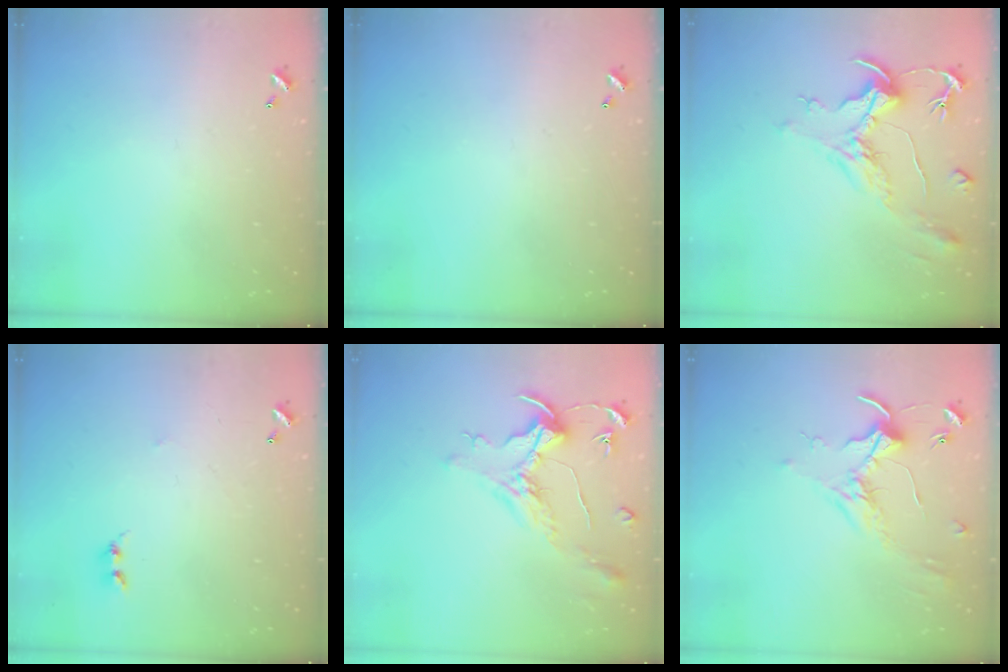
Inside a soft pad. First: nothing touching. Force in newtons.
{"total": 0.0}
{"total": 2.3, "press": 1.8, "slide": 1.3}
{"total": 2.8, "press": 2.7, "slide": 0.4}
{"total": 1.6, "press": 1.4, "slide": 0.7}
{"total": 1.7, "press": 1.7, "slide": 0.4}